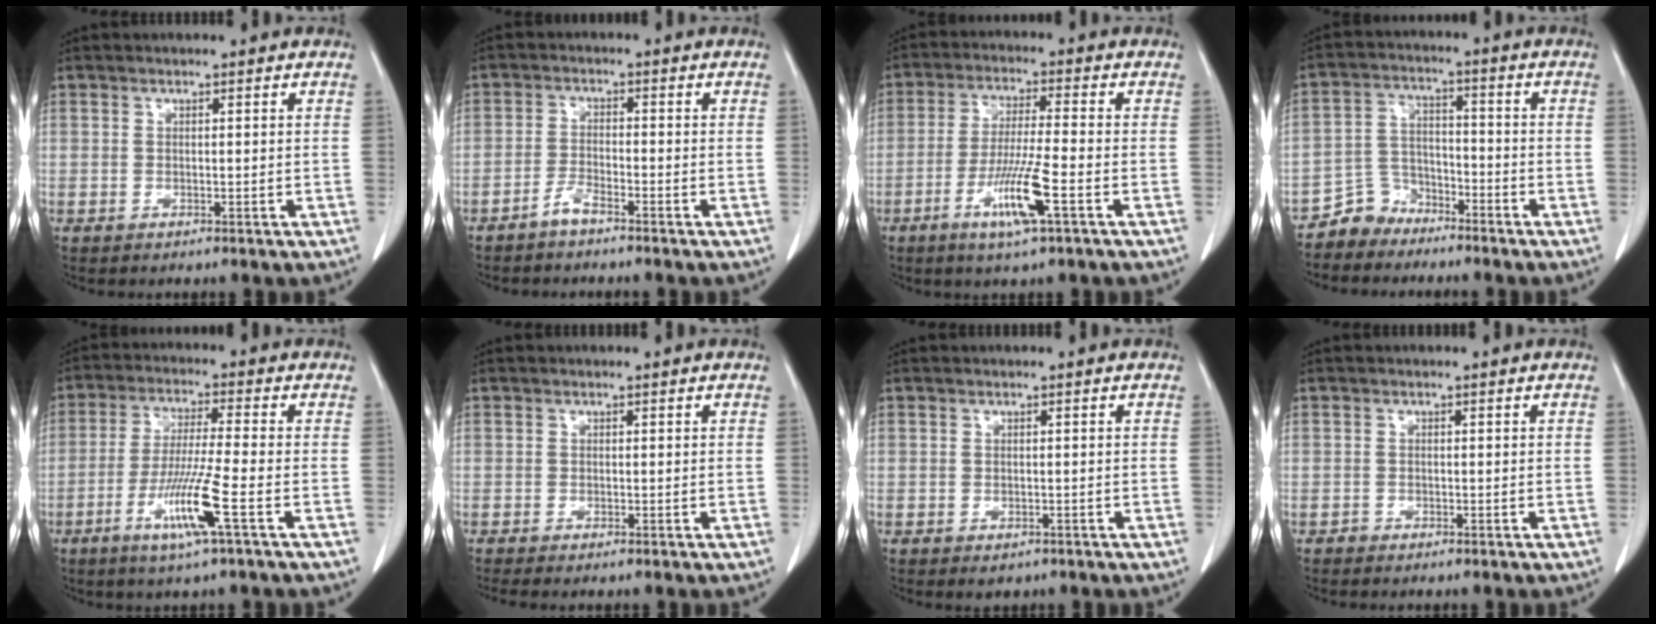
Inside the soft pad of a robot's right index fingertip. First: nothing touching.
{"total": 2.5, "force": [-2.2, 0.2, 1.3], "torque": [-0.029, -0.001, -0.046]}
{"total": 9.0, "force": [-3.8, -0.2, 8.1], "torque": [-0.158, -0.016, -0.073]}
{"total": 5.5, "force": [-4.6, 3.1, -0.4], "torque": [0.017, 0.015, -0.089]}
{"total": 9.4, "force": [-3.9, -1.0, 8.5], "torque": [-0.166, -0.020, -0.078]}
{"total": 1.0, "force": [-0.8, -0.1, 0.5], "torque": [-0.012, -0.003, -0.016]}
{"total": 1.5, "force": [-0.8, 1.0, 0.6], "torque": [-0.007, 0.000, -0.004]}
{"total": 0.7, "force": [-0.5, 0.5, -0.1], "torque": [-0.004, 0.002, -0.012]}